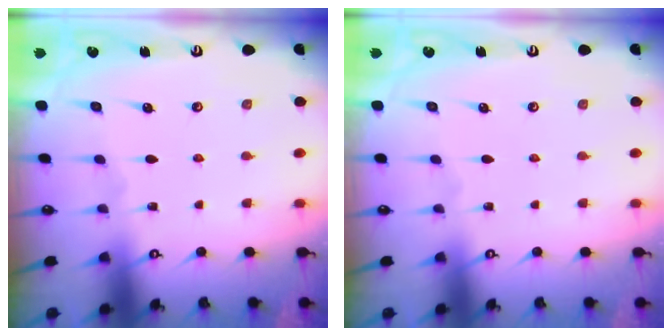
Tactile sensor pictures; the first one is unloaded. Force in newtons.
{"total": 0.0}